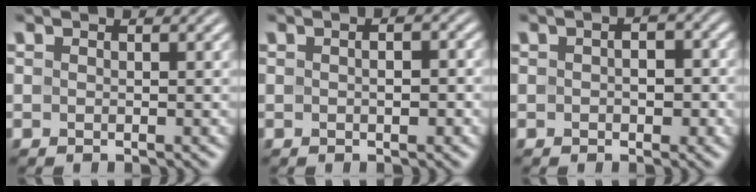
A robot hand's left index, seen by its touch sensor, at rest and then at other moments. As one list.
[{"total": 1.9, "force": [-0.1, 1.0, 1.7], "torque": [-0.013, 0.004, -0.002]}, {"total": 2.4, "force": [-0.1, 1.6, 1.8], "torque": [-0.020, -0.001, -0.001]}]